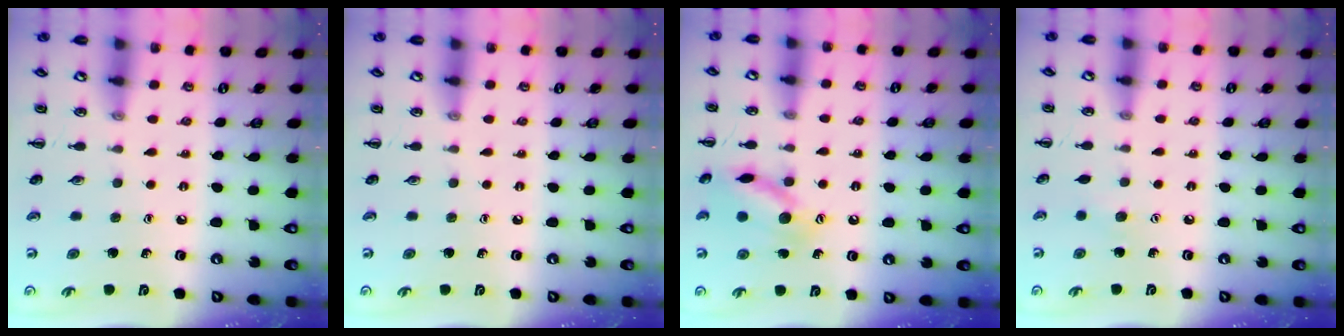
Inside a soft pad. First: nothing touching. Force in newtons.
{"total": 0.0}
{"total": 13.0, "press": 13.0, "slide": 0.8}
{"total": 3.5, "press": 3.4, "slide": 0.8}